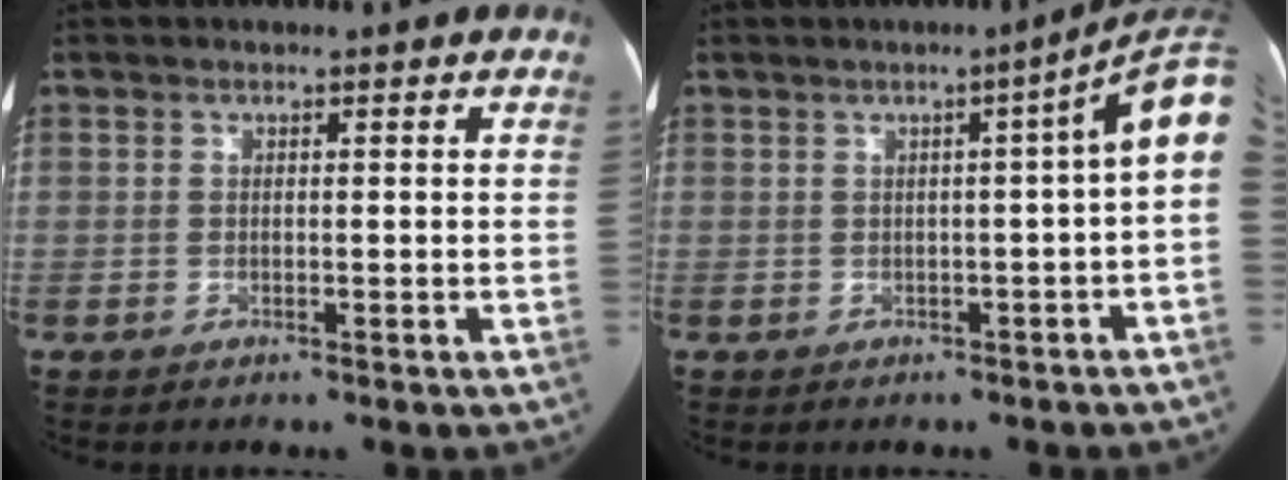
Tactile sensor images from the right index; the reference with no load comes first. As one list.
[{"total": 7.0, "force": [1.9, 0.1, 6.8], "torque": [-0.069, 0.027, 0.006]}]